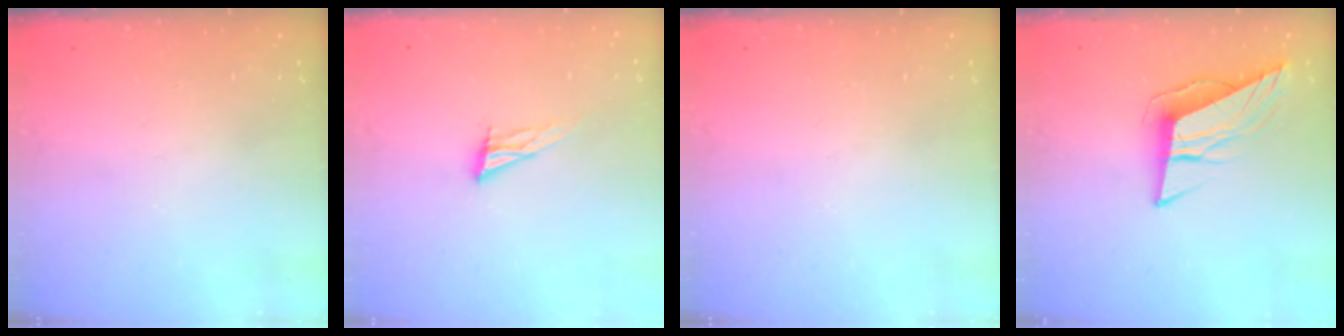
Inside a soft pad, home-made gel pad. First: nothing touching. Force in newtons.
{"total": 7.5, "press": 7.5, "slide": 0.3}
{"total": 0.0}
{"total": 9.3, "press": 9.2, "slide": 1.6}